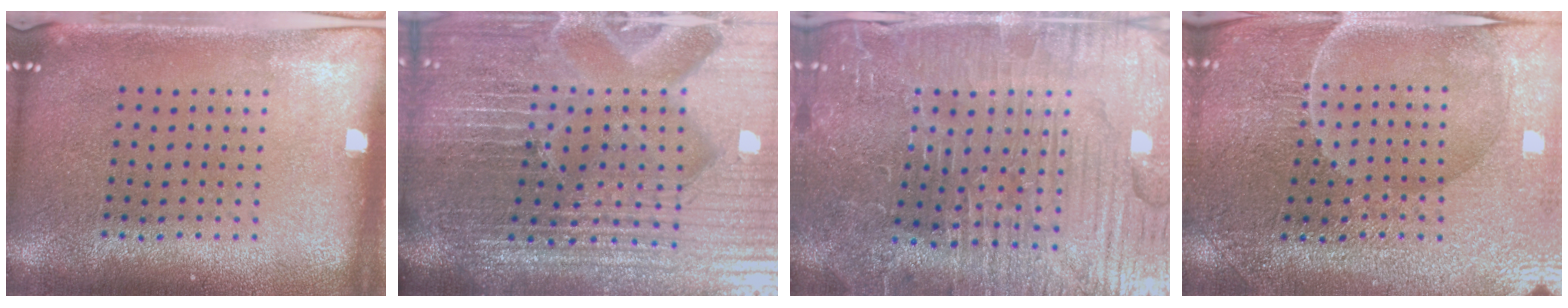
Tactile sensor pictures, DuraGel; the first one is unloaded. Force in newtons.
{"total": 7.2, "press": 6.3, "slide": 3.5}
{"total": 4.8, "press": 4.7, "slide": 1.1}
{"total": 3.5, "press": 3.5, "slide": 0.2}